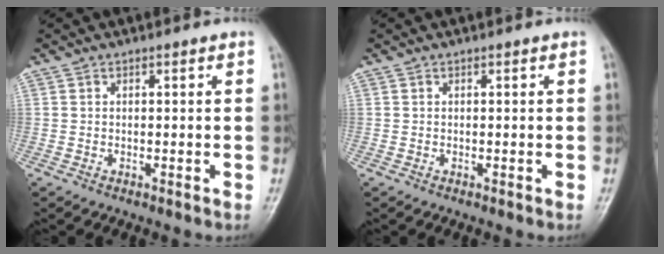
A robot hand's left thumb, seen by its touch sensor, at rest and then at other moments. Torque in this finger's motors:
{"motor_torque": [0.00, 0.00, -0.10, 0.09, 0.00]}